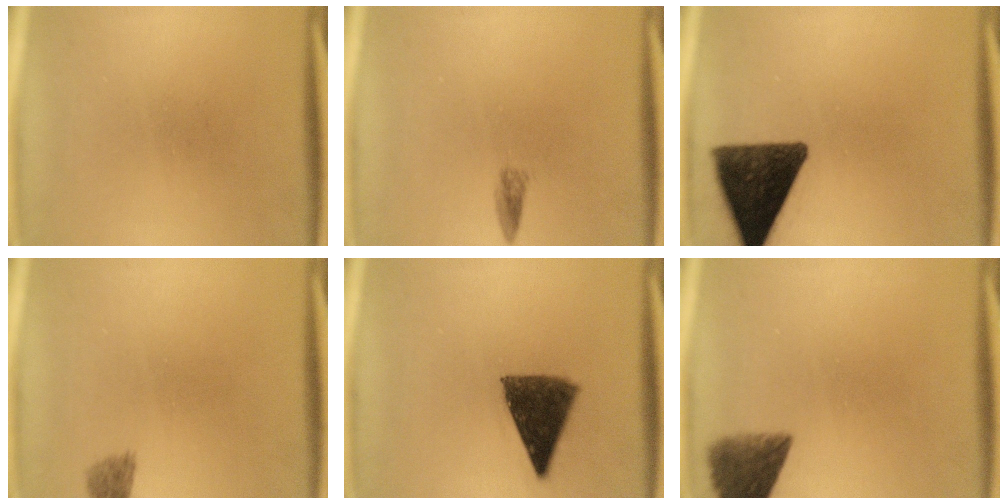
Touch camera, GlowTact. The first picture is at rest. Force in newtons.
{"total": 1.3}
{"total": 13.8}
{"total": 1.9}
{"total": 10.4}
{"total": 7.0}